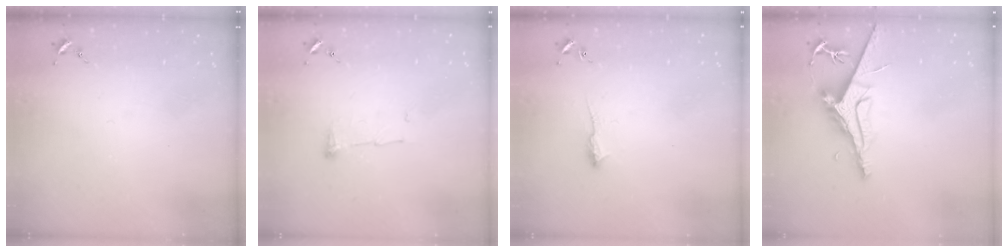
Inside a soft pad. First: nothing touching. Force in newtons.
{"total": 5.4, "press": 5.4, "slide": 0.6}
{"total": 6.5, "press": 6.4, "slide": 0.9}
{"total": 9.3, "press": 9.3, "slide": 1.1}